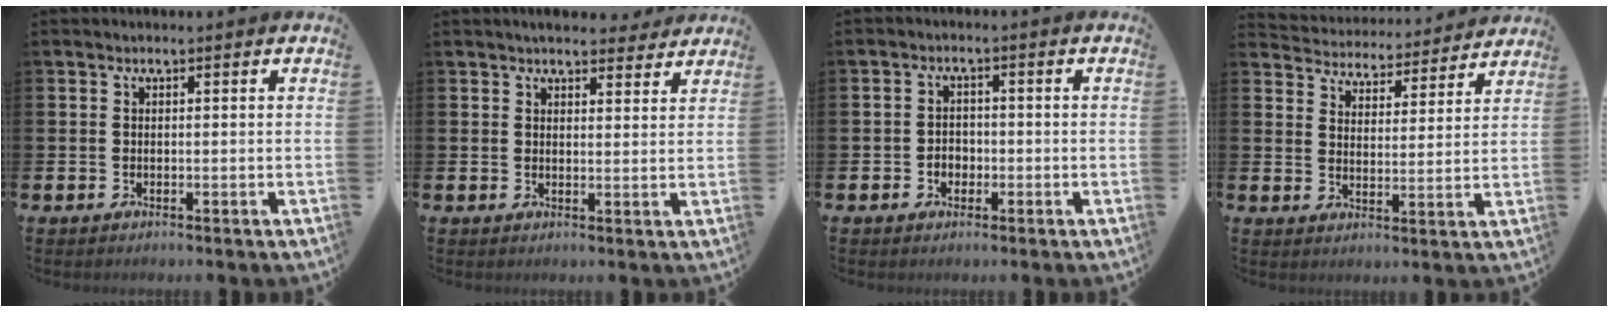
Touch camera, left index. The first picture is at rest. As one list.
[{"total": 3.9, "force": [3.8, 0.8, 0.4], "torque": [-0.003, -0.019, 0.068]}, {"total": 2.1, "force": [-0.8, 1.8, 0.9], "torque": [-0.006, 0.000, -0.021]}, {"total": 4.6, "force": [4.4, 1.0, -0.3], "torque": [-0.014, -0.044, 0.073]}]